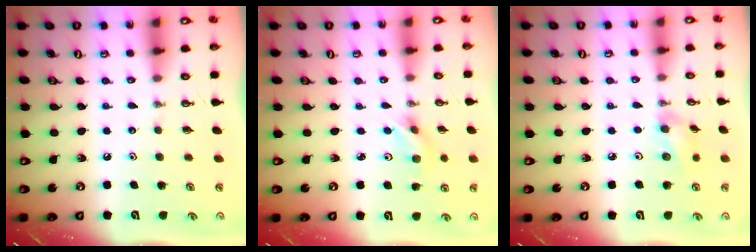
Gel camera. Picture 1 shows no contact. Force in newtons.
{"total": 3.8, "press": 3.0, "slide": 2.3}
{"total": 7.8, "press": 7.4, "slide": 2.5}